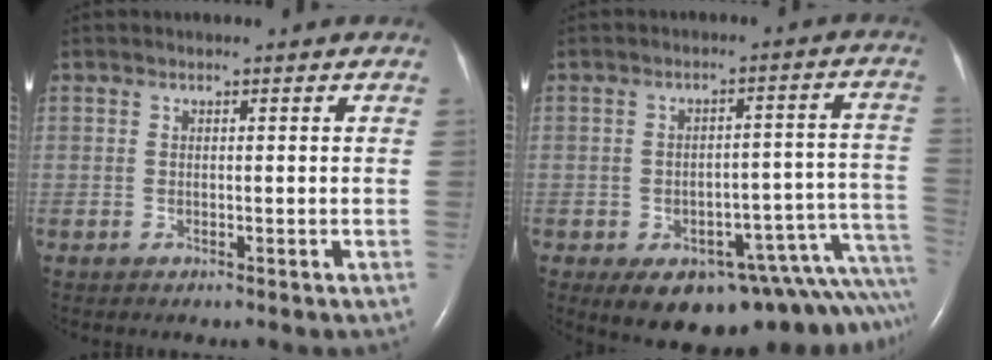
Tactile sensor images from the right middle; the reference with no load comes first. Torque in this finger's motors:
{"motor_torque": [1.07, -1.07, 0.15, 0.11]}